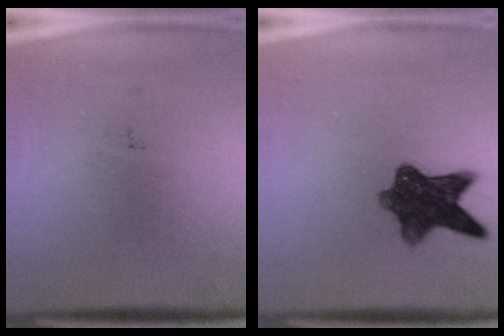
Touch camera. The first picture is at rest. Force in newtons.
{"total": 8.7}